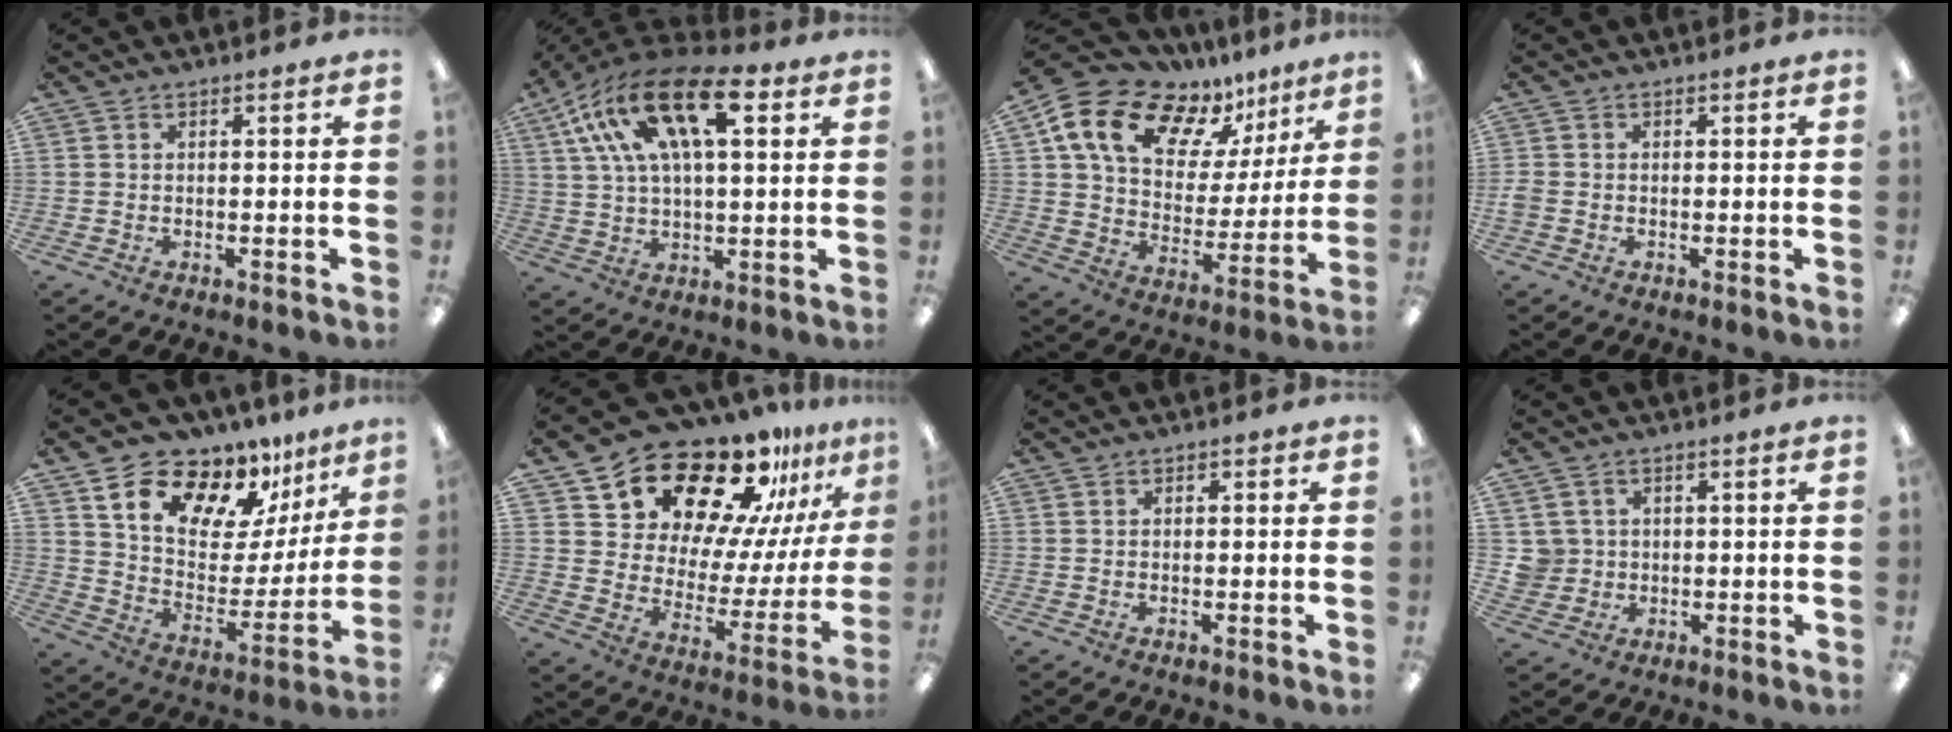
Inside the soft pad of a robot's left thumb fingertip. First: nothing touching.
{"total": 21.3, "force": [9.5, 10.2, 16.1], "torque": [-0.306, -0.029, 0.158]}
{"total": 16.8, "force": [11.1, 10.1, 7.6], "torque": [-0.140, -0.065, 0.199]}
{"total": 1.5, "force": [-0.7, 1.3, 0.3], "torque": [-0.002, 0.002, -0.013]}
{"total": 17.0, "force": [13.9, 7.9, 5.9], "torque": [-0.116, -0.106, 0.249]}
{"total": 20.4, "force": [17.0, 8.8, 7.1], "torque": [-0.120, -0.134, 0.298]}
{"total": 0.5, "force": [-0.1, 0.5, 0.0], "torque": [0.000, 0.002, -0.002]}
{"total": 4.3, "force": [0.7, 4.2, -0.1], "torque": [-0.012, 0.004, 0.012]}